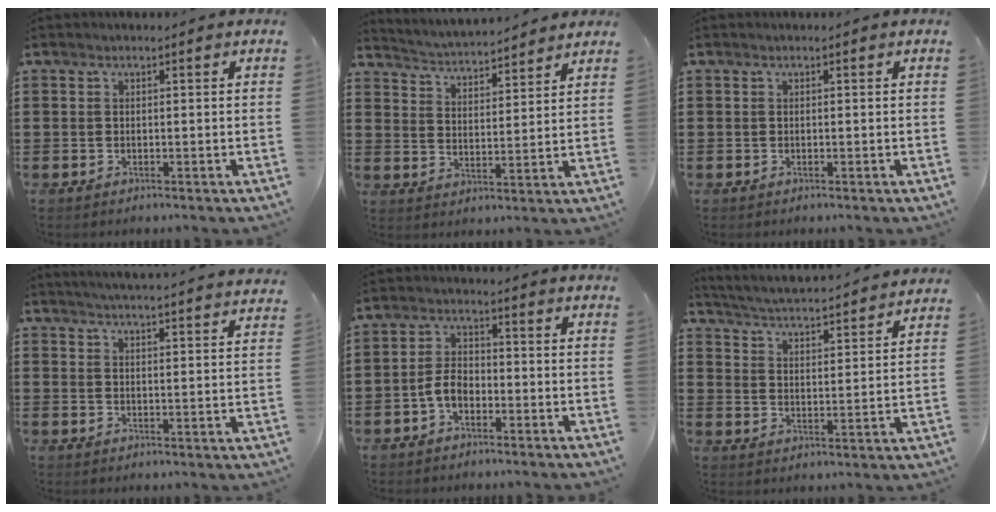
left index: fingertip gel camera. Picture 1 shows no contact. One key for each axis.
{"total": 3.6, "fx": 3.6, "fy": 0.0, "fz": 0.0, "tx": -0.022, "ty": -0.028, "tz": 0.058}
{"total": 0.0}
{"total": 4.3, "fx": 4.2, "fy": -1.0, "fz": 0.5, "tx": -0.024, "ty": -0.031, "tz": 0.072}
{"total": 4.1, "fx": -1.7, "fy": 2.3, "fz": 2.9, "tx": -0.074, "ty": 0.001, "tz": -0.040}
{"total": 3.6, "fx": 3.4, "fy": -0.6, "fz": 0.7, "tx": -0.034, "ty": -0.036, "tz": 0.050}